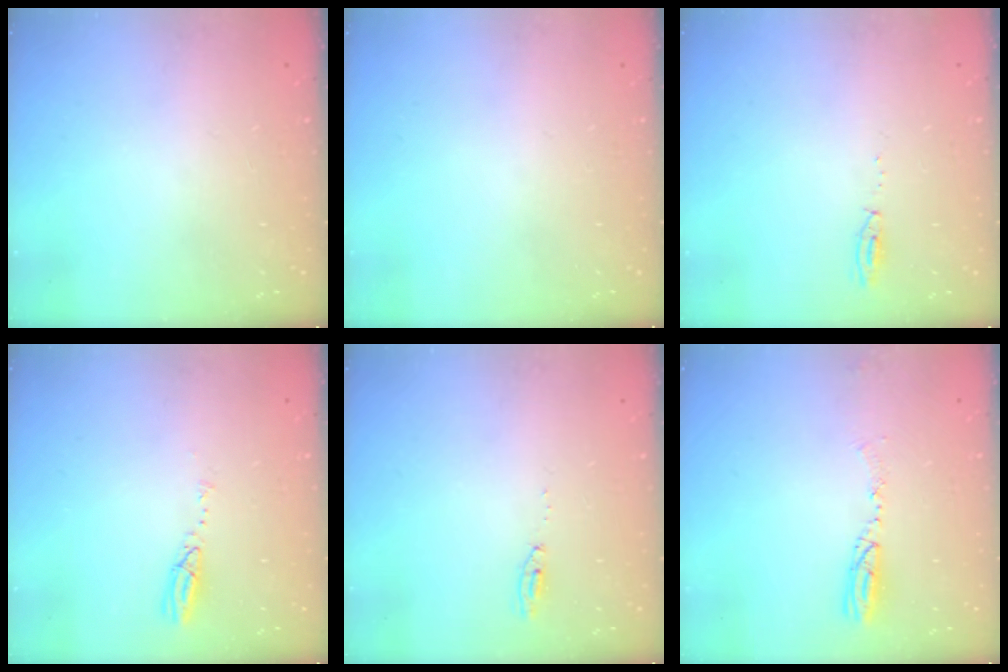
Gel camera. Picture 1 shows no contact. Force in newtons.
{"total": 0.0}
{"total": 3.4, "press": 3.3, "slide": 0.8}
{"total": 3.6, "press": 3.6, "slide": 0.2}
{"total": 4.1, "press": 4.1, "slide": 0.4}
{"total": 5.0, "press": 4.9, "slide": 0.9}